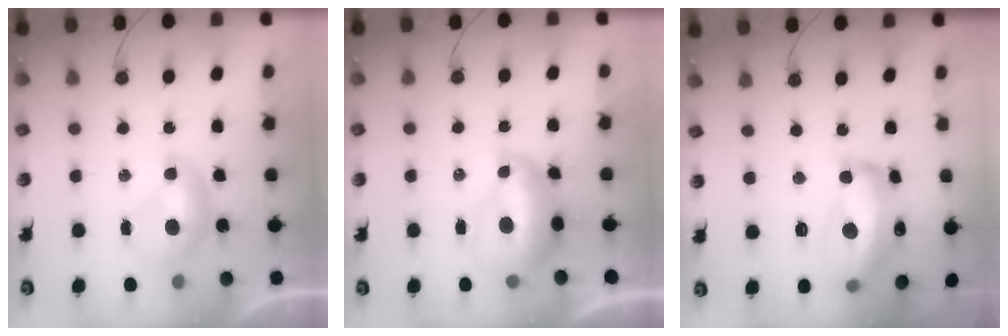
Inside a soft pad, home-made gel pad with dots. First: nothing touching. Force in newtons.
{"total": 3.8, "press": 3.7, "slide": 0.8}
{"total": 12.7, "press": 12.7, "slide": 1.0}